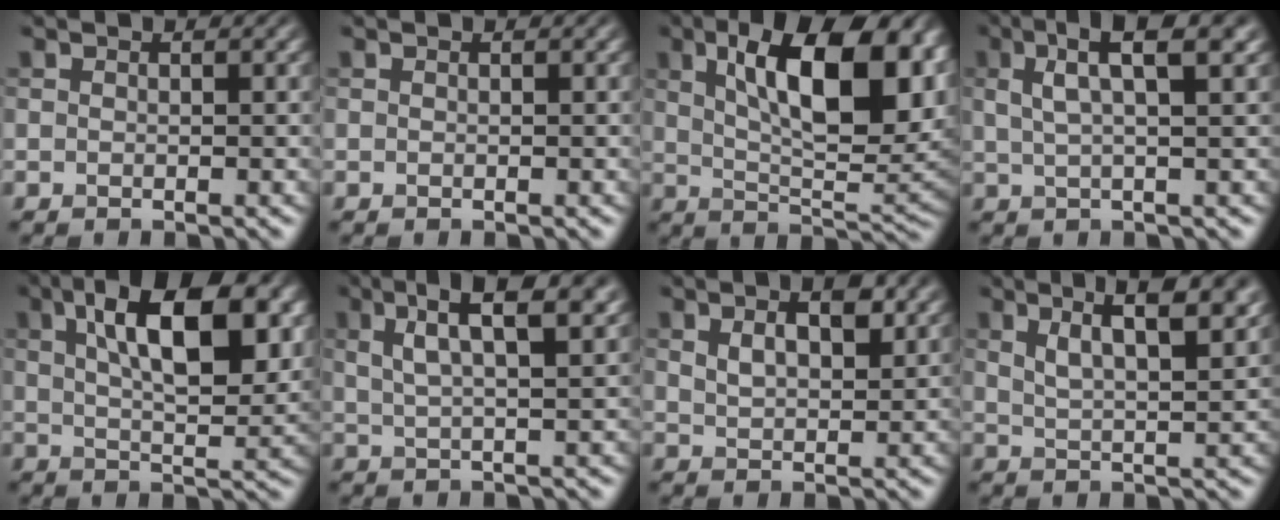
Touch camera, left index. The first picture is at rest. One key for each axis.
{"total": 0.0}
{"total": 14.2, "fx": 4.5, "fy": 5.3, "fz": 12.4, "tx": -0.178, "ty": 0.008, "tz": 0.069}
{"total": 5.9, "fx": 2.4, "fy": 1.2, "fz": 5.2, "tx": -0.075, "ty": 0.013, "tz": 0.036}
{"total": 11.7, "fx": 4.2, "fy": 4.5, "fz": 10.0, "tx": -0.143, "ty": 0.006, "tz": 0.063}
{"total": 7.4, "fx": 3.4, "fy": 2.0, "fz": 6.3, "tx": -0.082, "ty": 0.021, "tz": 0.048}
{"total": 3.9, "fx": 2.0, "fy": 1.5, "fz": 3.0, "tx": -0.056, "ty": 0.001, "tz": 0.036}
{"total": 7.3, "fx": 3.9, "fy": 2.2, "fz": 5.8, "tx": -0.071, "ty": 0.021, "tz": 0.051}